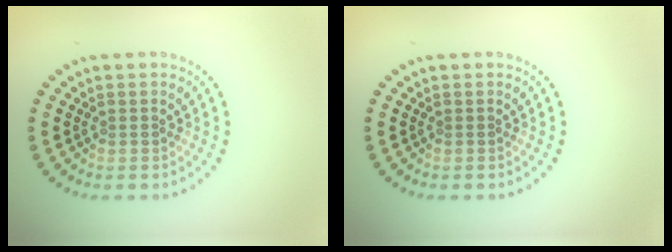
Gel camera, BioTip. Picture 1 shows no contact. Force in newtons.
{"total": 0.0}